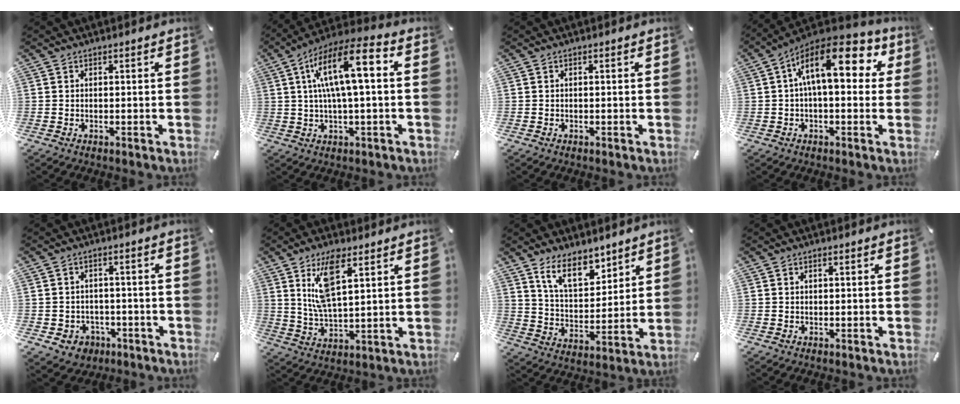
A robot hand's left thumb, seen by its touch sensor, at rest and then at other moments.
{"total": 14.5, "force": [3.2, 4.5, 13.5], "torque": [-0.243, 0.000, 0.050]}
{"total": 0.0}
{"total": 17.0, "force": [4.4, 8.0, 14.3], "torque": [-0.237, -0.015, 0.072]}
{"total": 5.0, "force": [-1.9, 4.4, 1.3], "torque": [-0.024, 0.012, -0.035]}
{"total": 11.1, "force": [5.4, 3.9, 8.8], "torque": [-0.187, -0.001, 0.093]}
{"total": 11.9, "force": [8.7, 5.8, 5.8], "torque": [-0.103, -0.043, 0.160]}
{"total": 0.8, "force": [0.2, 0.4, 0.6], "torque": [-0.012, 0.004, 0.001]}